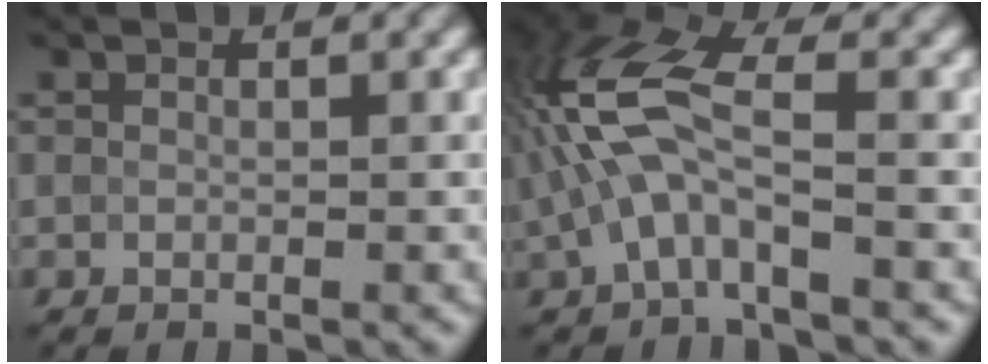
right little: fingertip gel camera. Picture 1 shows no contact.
{"total": 7.0, "force": [-0.5, 3.0, 6.3], "torque": [-0.152, 0.024, -0.019]}